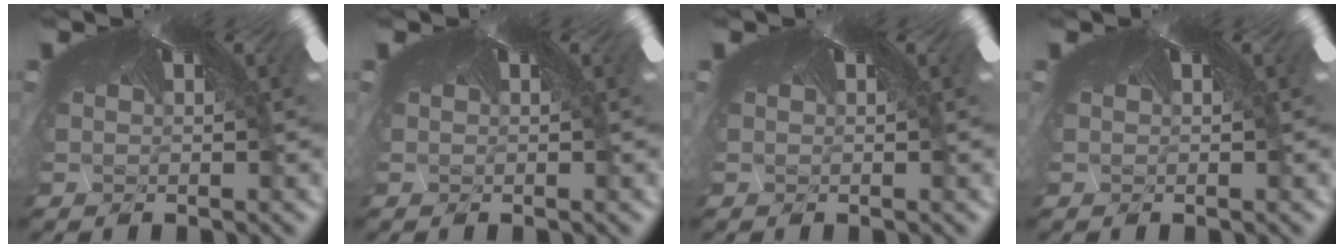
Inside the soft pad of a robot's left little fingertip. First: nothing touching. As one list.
[{"total": 0.0}, {"total": 0.0}, {"total": 0.0}]